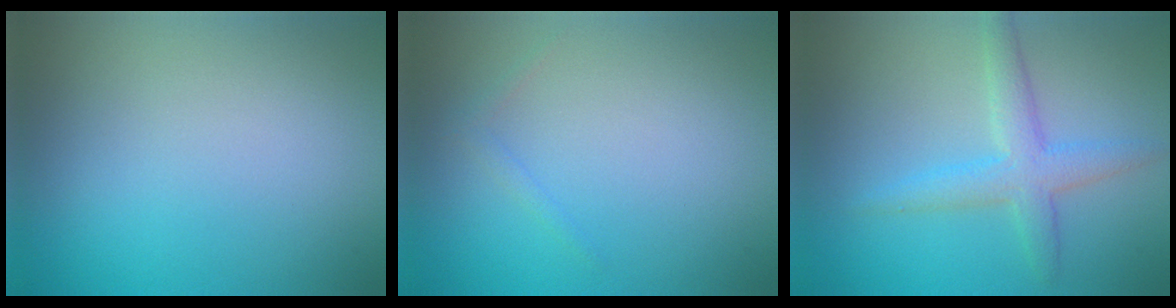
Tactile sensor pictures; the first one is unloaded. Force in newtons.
{"total": 0.6, "press": 0.6, "slide": 0.1}
{"total": 3.4, "press": 3.4, "slide": 0.1}